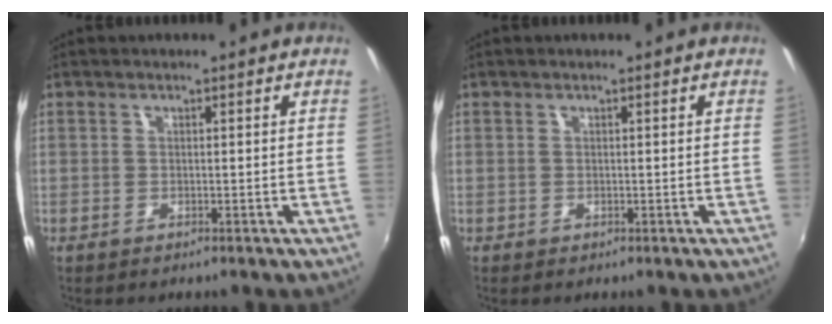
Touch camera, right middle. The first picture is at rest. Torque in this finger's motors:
{"motor_torque": [0.02, -0.31, 0.04, 0.00]}